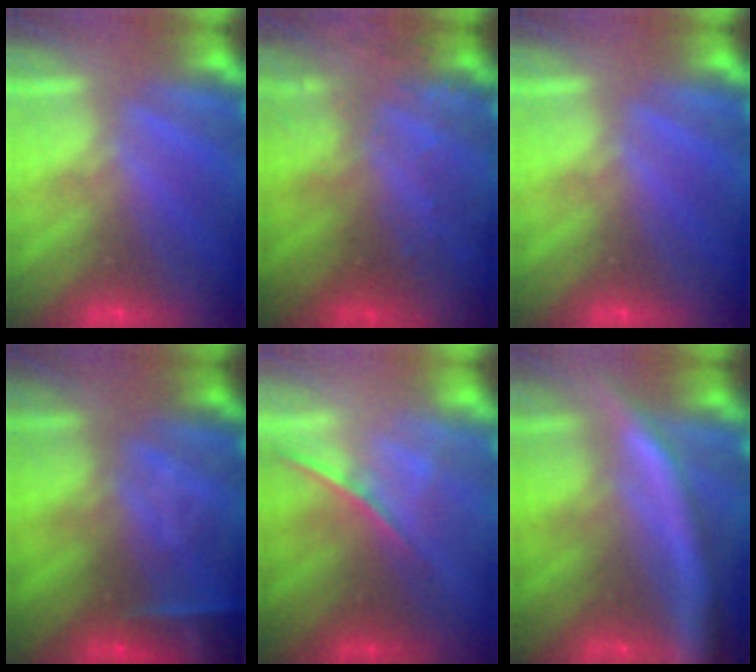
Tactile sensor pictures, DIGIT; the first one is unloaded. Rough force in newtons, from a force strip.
{"total": 7.9}
{"total": 0.0}
{"total": 9.1}
{"total": 1.7}
{"total": 6.6}